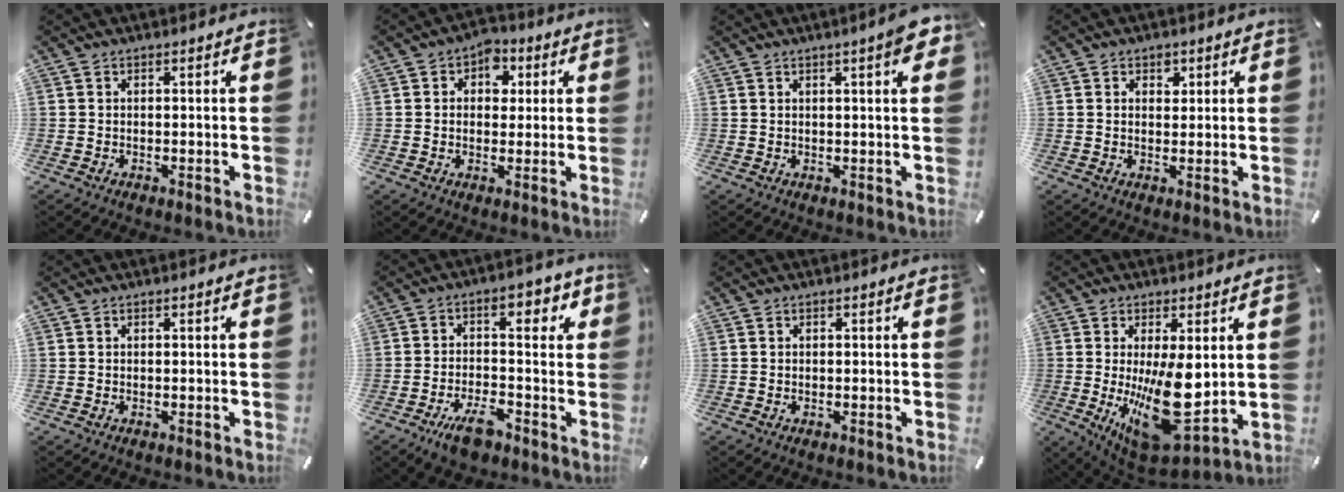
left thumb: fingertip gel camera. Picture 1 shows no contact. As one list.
[{"total": 6.3, "force": [1.2, 5.1, 3.5], "torque": [-0.038, 0.001, 0.013]}, {"total": 5.7, "force": [2.6, 0.9, 5.1], "torque": [-0.075, -0.005, 0.038]}, {"total": 2.5, "force": [1.1, 2.0, 1.1], "torque": [-0.001, -0.006, 0.014]}, {"total": 0.0}, {"total": 11.6, "force": [-3.2, 7.0, 8.7], "torque": [-0.110, 0.021, -0.056]}, {"total": 0.0}, {"total": 20.1, "force": [0.5, 9.2, 17.9], "torque": [-0.283, -0.042, 0.030]}]